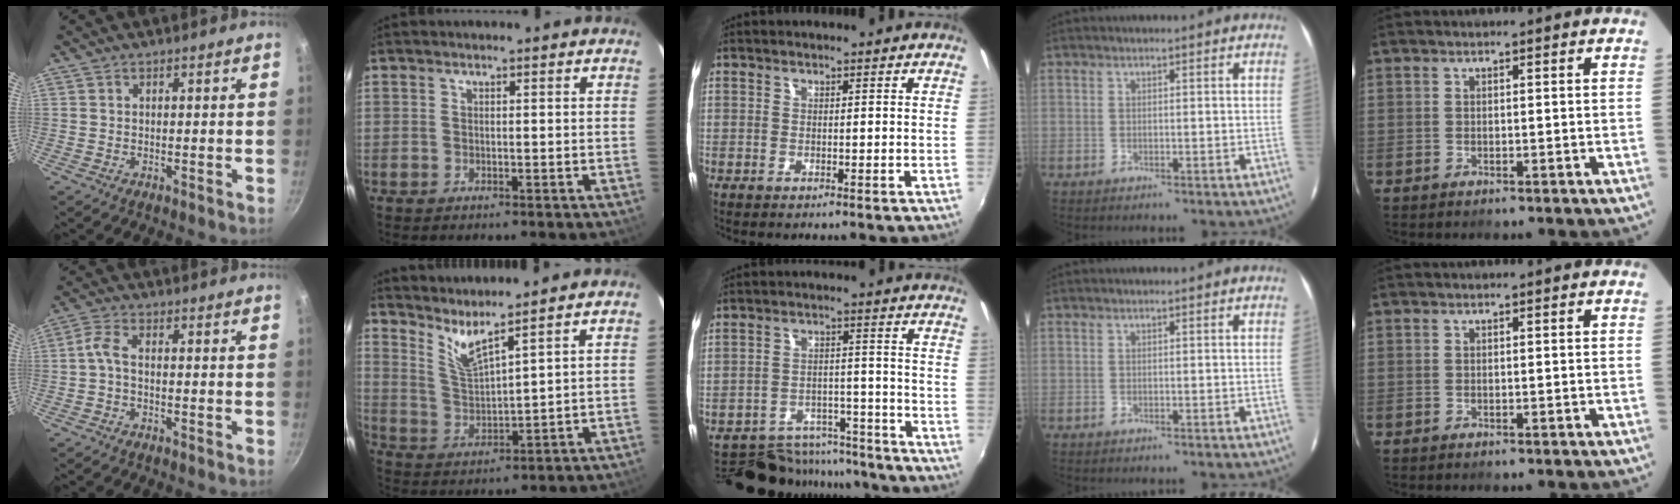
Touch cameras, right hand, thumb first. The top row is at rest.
{"thumb": {"total": 3.1, "force": [-1.0, 1.3, 2.7], "torque": [-0.069, 0.013, -0.028]}, "index": {"total": 5.8, "force": [4.9, -0.4, 3.0], "torque": [-0.063, -0.016, 0.104]}, "middle": {"total": 16.7, "force": [-15.0, 6.0, 4.2], "torque": [-0.102, 0.028, -0.205]}}